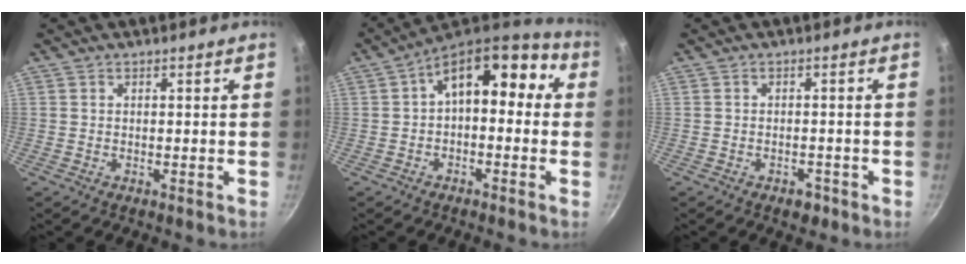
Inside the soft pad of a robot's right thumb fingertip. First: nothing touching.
{"total": 14.2, "force": [2.0, 8.0, 11.5], "torque": [-0.126, 0.048, 0.015]}
{"total": 2.2, "force": [-1.4, 1.2, 1.1], "torque": [-0.008, 0.006, -0.016]}